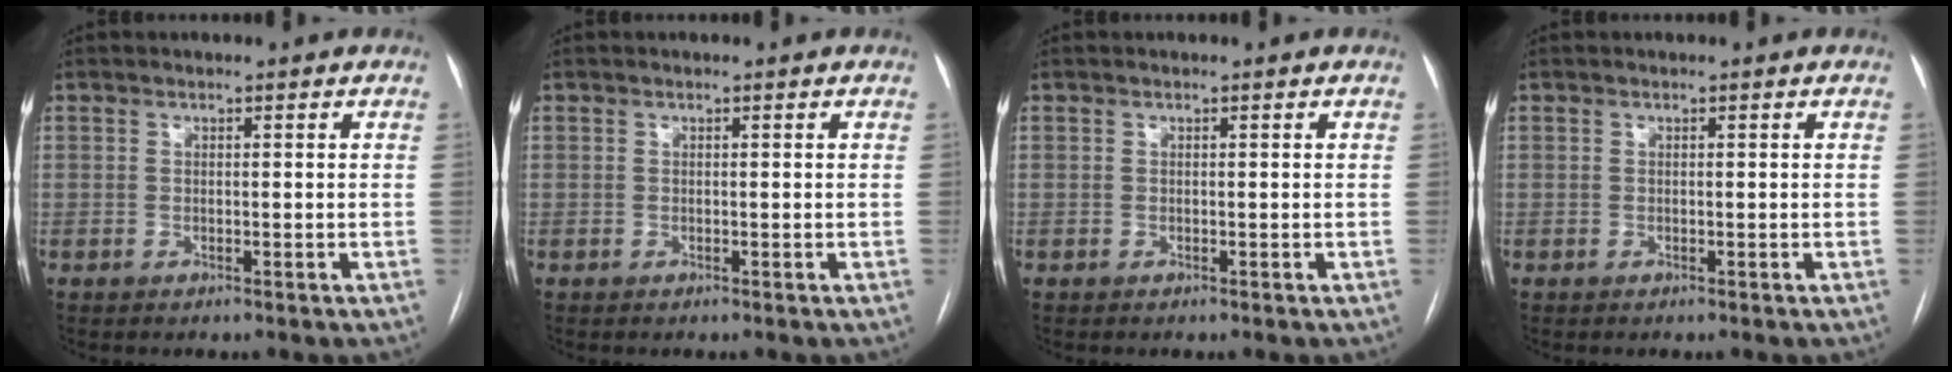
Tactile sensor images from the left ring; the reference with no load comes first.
{"total": 0.0}
{"total": 0.0}
{"total": 0.0}